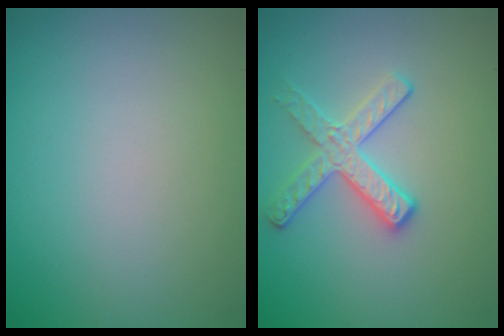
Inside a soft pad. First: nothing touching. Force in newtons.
{"total": 2.8, "press": 2.7, "slide": 0.7}